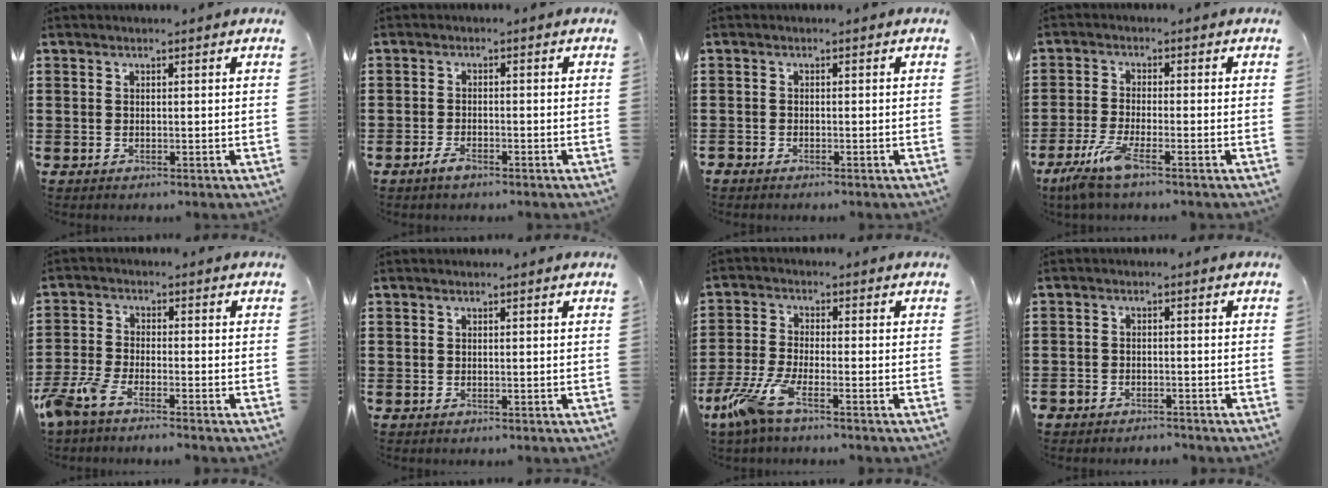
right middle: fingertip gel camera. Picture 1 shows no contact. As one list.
[{"total": 2.2, "force": [-1.6, 0.6, 1.4], "torque": [-0.032, -0.003, -0.031]}, {"total": 0.8, "force": [-0.7, 0.2, 0.0], "torque": [-0.002, 0.002, -0.016]}, {"total": 5.5, "force": [-3.4, 0.6, 4.2], "torque": [-0.103, -0.019, -0.068]}, {"total": 5.2, "force": [-4.3, 0.9, 2.8], "torque": [-0.087, -0.014, -0.091]}, {"total": 0.0}, {"total": 6.7, "force": [-4.3, 1.1, 5.0], "torque": [-0.135, -0.023, -0.089]}, {"total": 2.5, "force": [-2.4, 0.7, -0.2], "torque": [-0.003, 0.003, -0.053]}]